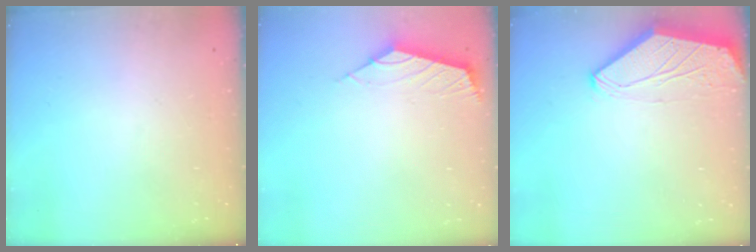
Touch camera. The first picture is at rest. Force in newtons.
{"total": 2.6, "press": 2.5, "slide": 0.6}
{"total": 0.0}